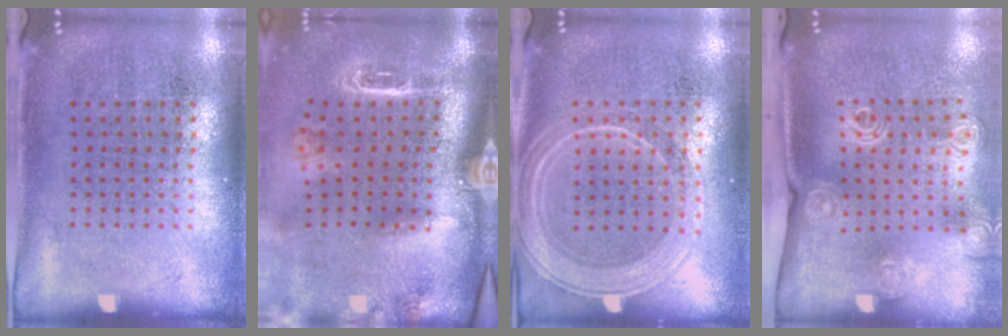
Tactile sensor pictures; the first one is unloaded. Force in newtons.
{"total": 2.6, "press": 2.0, "slide": 1.7}
{"total": 1.9, "press": 1.8, "slide": 0.3}
{"total": 1.8, "press": 1.5, "slide": 1.1}